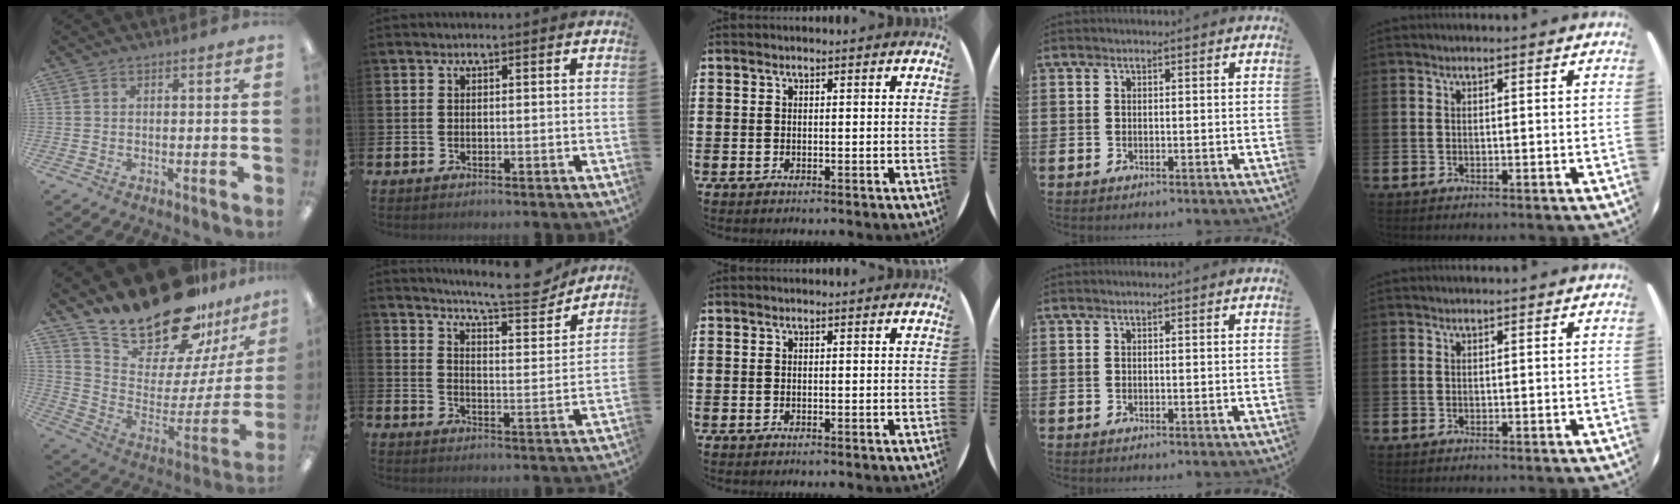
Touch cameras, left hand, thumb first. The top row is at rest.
{"thumb": {"total": 22.7, "force": [20.0, 6.9, 8.1], "torque": [-0.137, -0.158, 0.357]}, "index": {"total": 8.3, "force": [7.9, 0.5, 2.7], "torque": [-0.061, -0.052, 0.136]}}